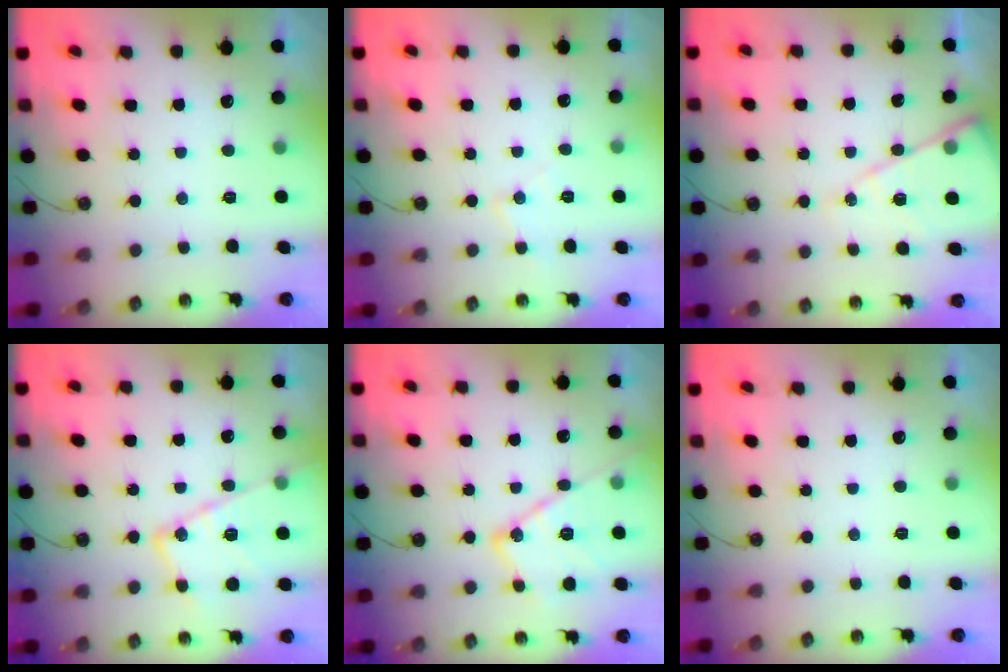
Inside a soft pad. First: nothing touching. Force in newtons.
{"total": 5.9, "press": 5.9, "slide": 0.5}
{"total": 12.1, "press": 12.1, "slide": 1.0}
{"total": 16.1, "press": 16.1, "slide": 1.3}
{"total": 17.3, "press": 17.2, "slide": 1.6}
{"total": 0.0}